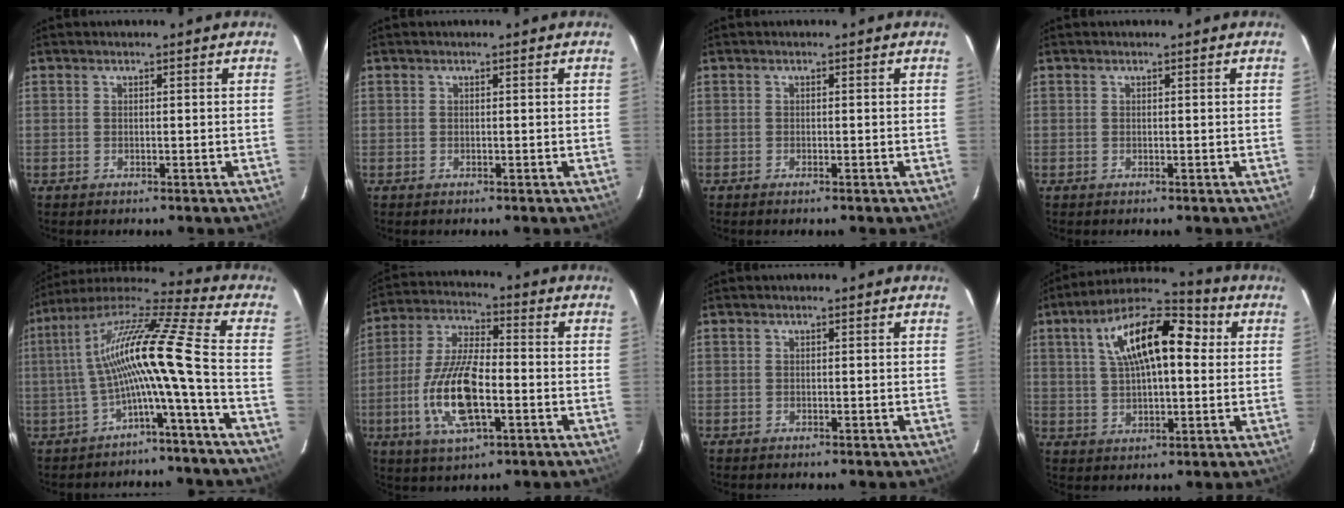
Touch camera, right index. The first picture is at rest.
{"total": 0.0}
{"total": 0.6, "force": [-0.5, 0.0, 0.3], "torque": [-0.006, 0.000, -0.010]}
{"total": 0.0}
{"total": 14.9, "force": [-3.6, -1.0, 14.5], "torque": [-0.253, 0.004, -0.073]}
{"total": 14.9, "force": [-4.1, 5.5, 13.3], "torque": [-0.281, -0.006, -0.078]}
{"total": 0.0}
{"total": 16.6, "force": [4.5, 7.2, 14.2], "torque": [-0.250, 0.035, 0.068]}